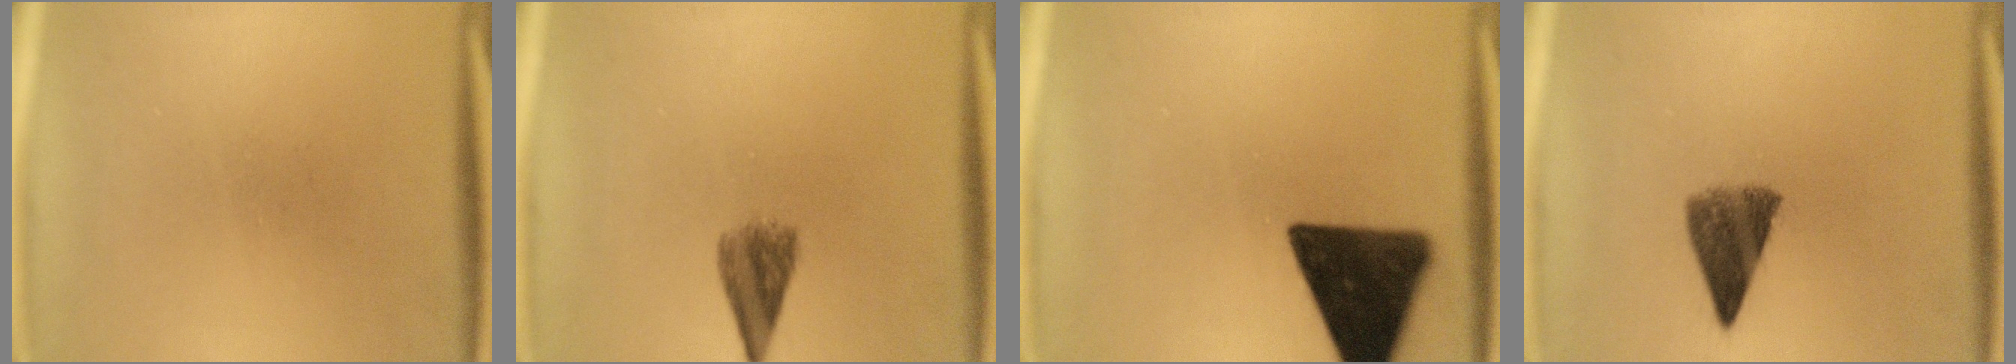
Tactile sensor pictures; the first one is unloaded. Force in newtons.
{"total": 4.3}
{"total": 15.9}
{"total": 6.8}